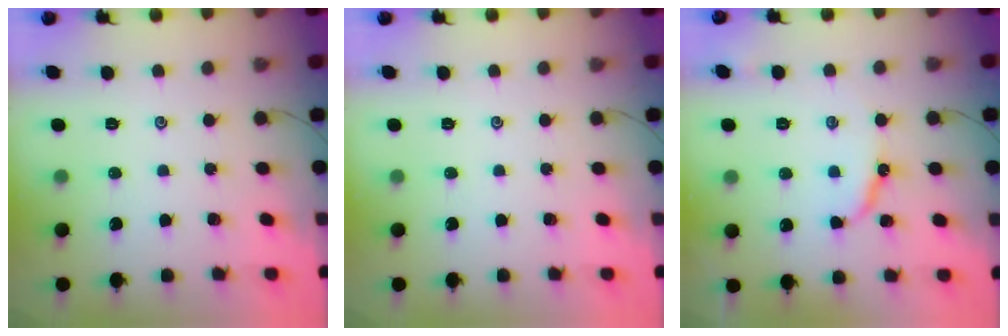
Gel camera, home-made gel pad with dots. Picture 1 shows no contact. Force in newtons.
{"total": 0.0}
{"total": 6.4, "press": 6.4, "slide": 0.6}